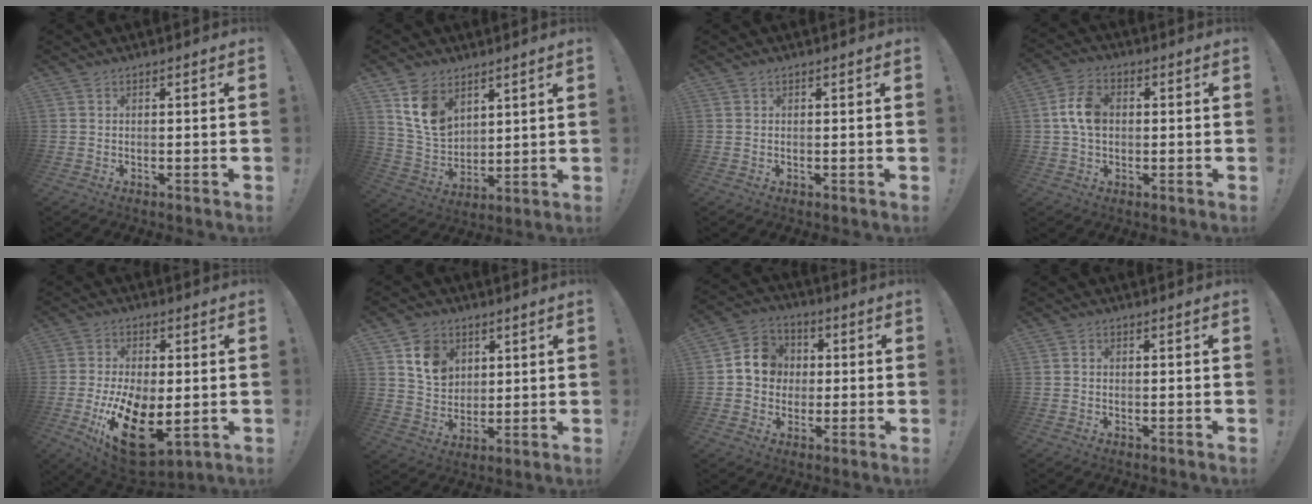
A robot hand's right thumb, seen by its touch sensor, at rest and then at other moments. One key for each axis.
{"total": 11.9, "fx": 6.7, "fy": 8.1, "fz": 5.7, "tx": -0.107, "ty": -0.031, "tz": 0.139}
{"total": 0.0}
{"total": 9.1, "fx": 1.0, "fy": 6.2, "fz": 6.6, "tx": -0.120, "ty": 0.012, "tz": 0.021}
{"total": 18.6, "fx": -4.2, "fy": 10.2, "fz": 15.0, "tx": -0.262, "ty": 0.007, "tz": -0.055}
{"total": 10.5, "fx": 5.2, "fy": 8.1, "fz": 4.0, "tx": -0.061, "ty": -0.019, "tz": 0.104}
{"total": 10.1, "fx": 0.9, "fy": 9.4, "fz": 3.8, "tx": -0.049, "ty": 0.014, "tz": 0.025}
{"total": 0.6, "fx": -0.1, "fy": 0.5, "fz": 0.3, "tx": -0.007, "ty": 0.004, "tz": -0.001}